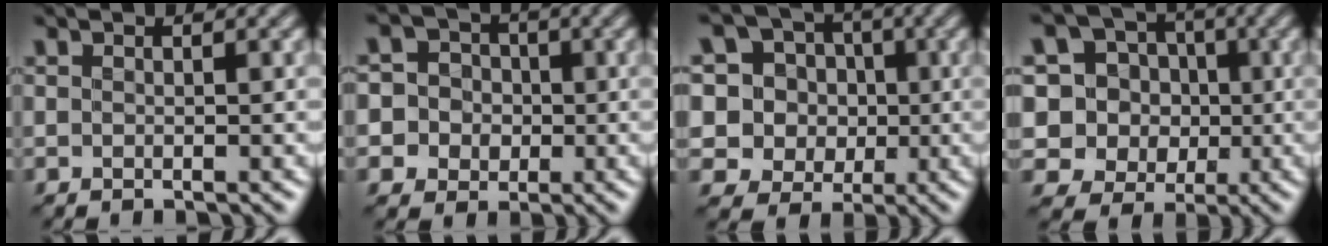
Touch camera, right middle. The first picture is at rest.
{"total": 7.6, "force": [-0.4, 7.4, 1.8], "torque": [-0.036, 0.027, -0.023]}
{"total": 10.1, "force": [2.3, 9.4, 3.1], "torque": [-0.100, 0.038, 0.034]}
{"total": 10.6, "force": [1.9, 9.7, 3.7], "torque": [-0.115, 0.047, 0.014]}